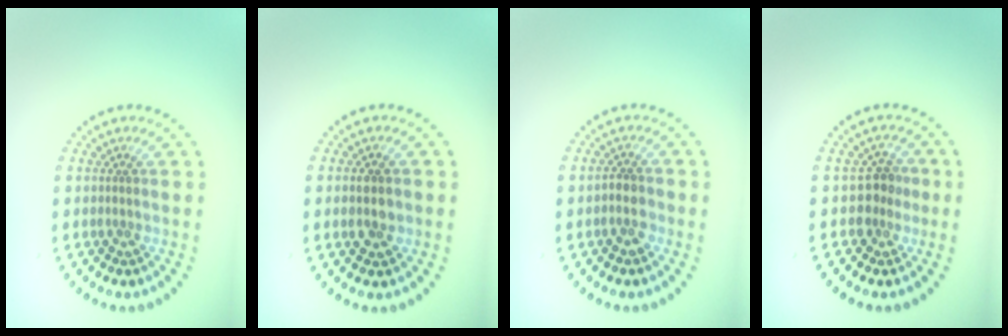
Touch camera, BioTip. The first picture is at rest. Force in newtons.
{"total": 2.8, "press": 2.8, "slide": 0.1}
{"total": 1.8, "press": 1.6, "slide": 0.9}
{"total": 2.3, "press": 1.8, "slide": 1.4}